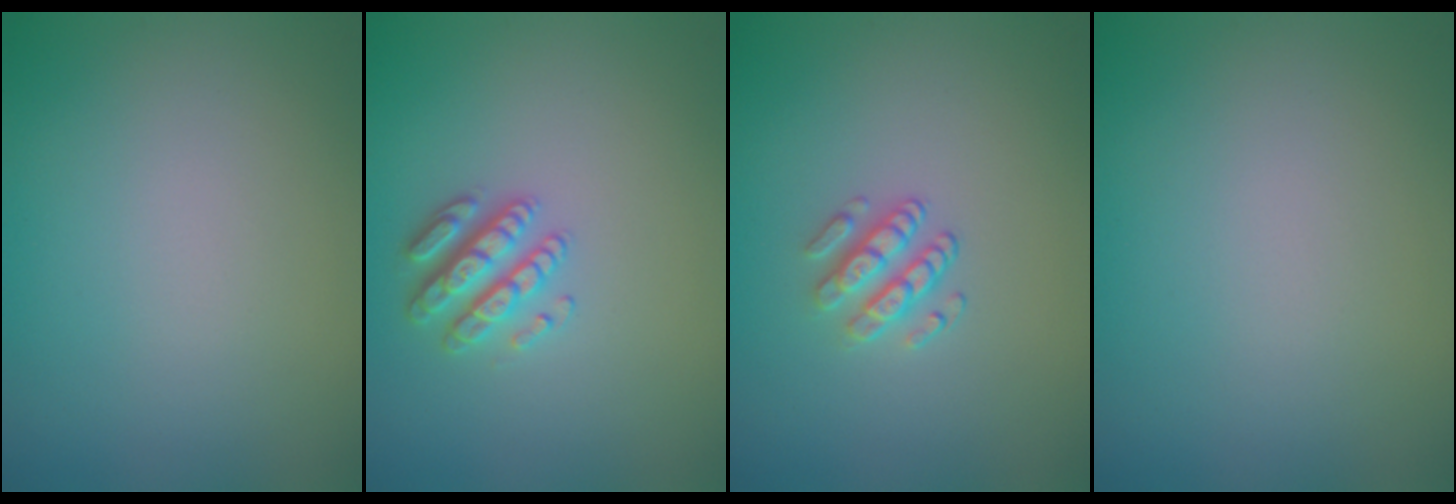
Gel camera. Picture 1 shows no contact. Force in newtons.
{"total": 2.8, "press": 2.7, "slide": 0.8}
{"total": 2.0, "press": 1.6, "slide": 1.3}
{"total": 0.0}